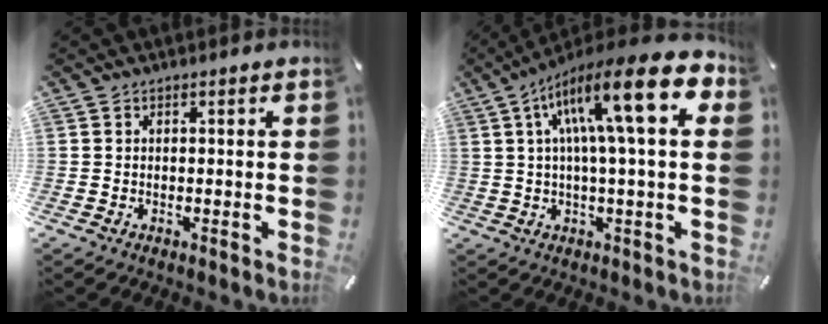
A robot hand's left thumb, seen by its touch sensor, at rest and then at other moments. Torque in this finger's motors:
{"motor_torque": [0.63, 1.65, 1.68, -1.09, 0.68]}